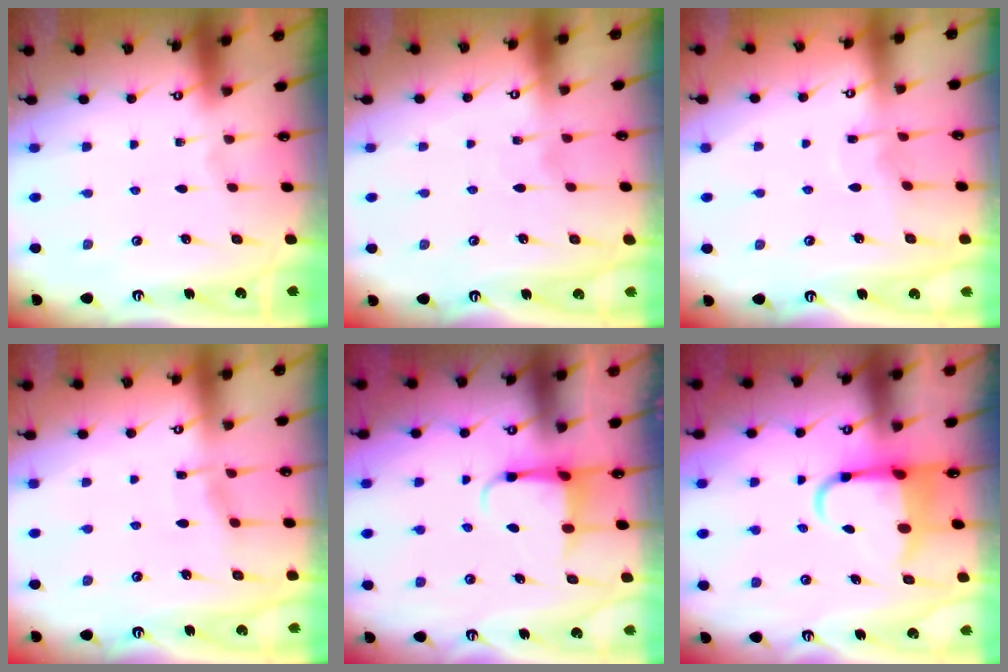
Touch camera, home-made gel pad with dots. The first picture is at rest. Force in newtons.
{"total": 5.8, "press": 5.8, "slide": 0.6}
{"total": 3.2, "press": 3.2, "slide": 0.4}
{"total": 4.5, "press": 4.5, "slide": 0.6}
{"total": 3.9, "press": 3.9, "slide": 0.4}
{"total": 6.5, "press": 6.3, "slide": 1.4}